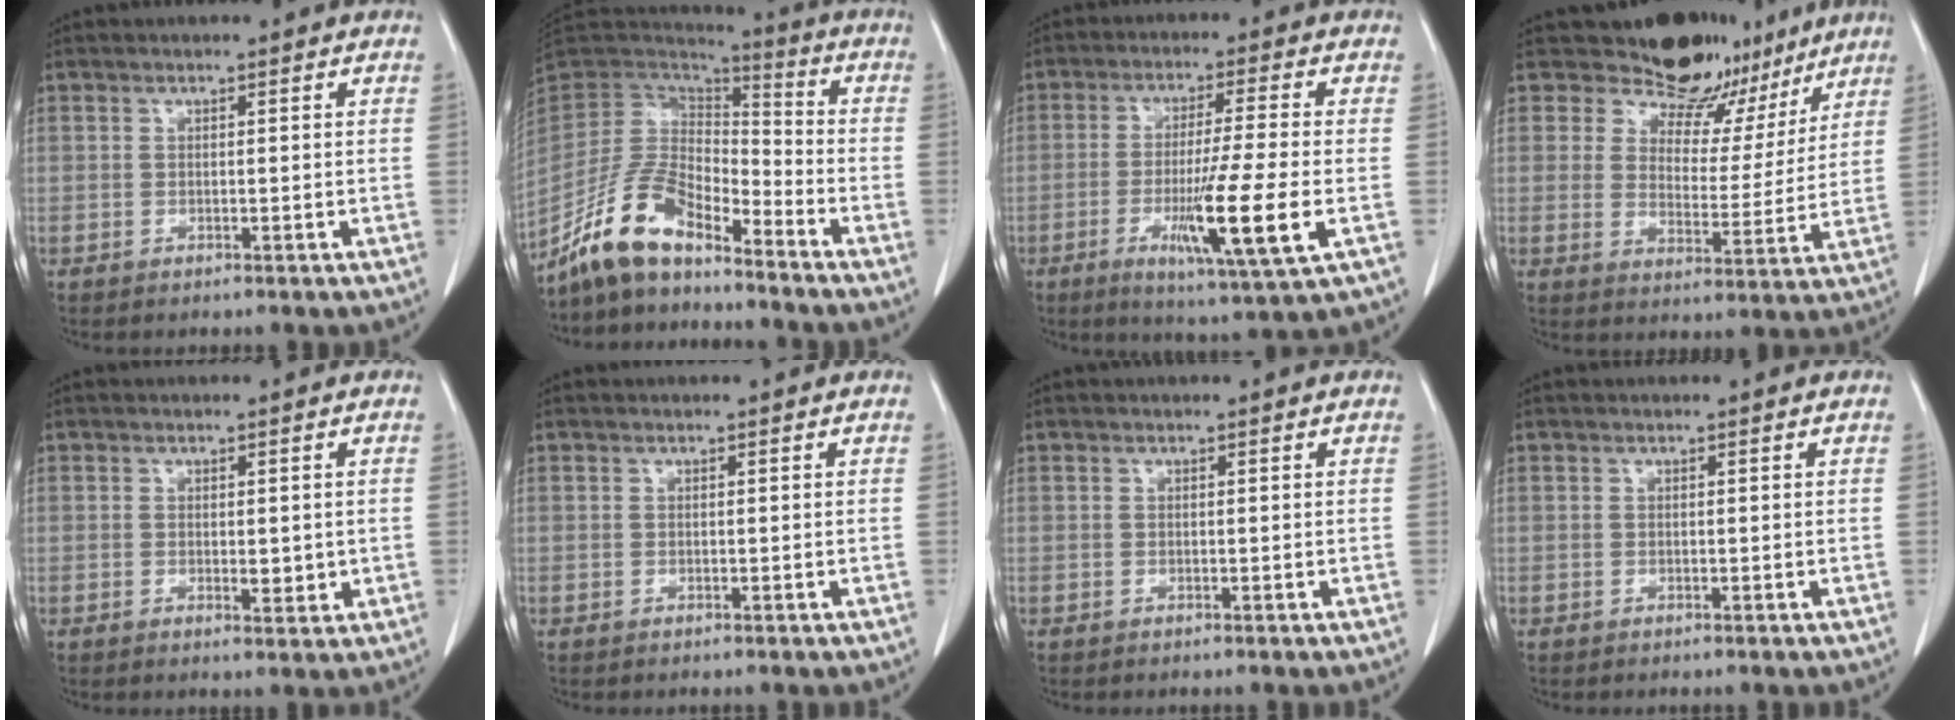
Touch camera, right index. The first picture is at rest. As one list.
[{"total": 12.9, "force": [-10.4, 4.1, 6.5], "torque": [-0.132, 0.018, -0.200]}, {"total": 12.6, "force": [-3.6, -0.5, 12.1], "torque": [-0.213, -0.031, -0.063]}, {"total": 12.1, "force": [10.2, 5.9, 2.9], "torque": [-0.025, -0.014, 0.123]}, {"total": 2.4, "force": [-0.1, 1.2, 2.1], "torque": [-0.025, -0.005, 0.002]}, {"total": 0.0}, {"total": 0.0}, {"total": 0.0}]